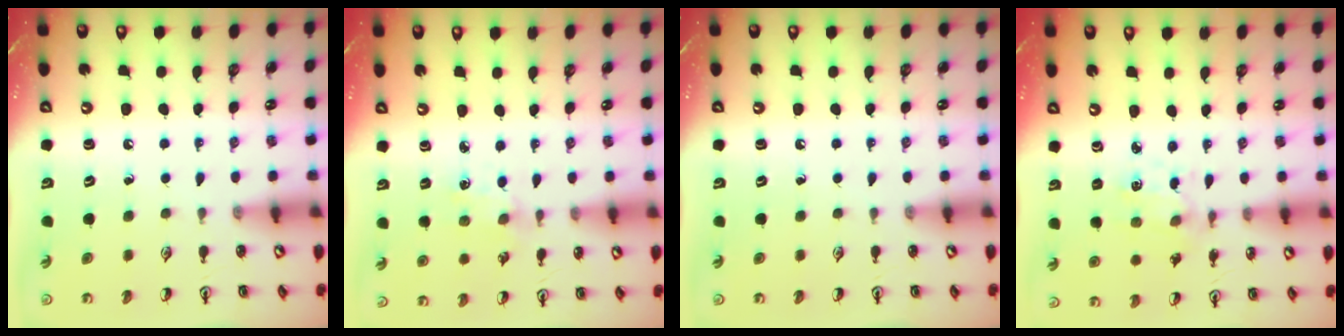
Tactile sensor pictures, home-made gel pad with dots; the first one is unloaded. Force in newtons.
{"total": 2.9, "press": 2.9, "slide": 0.4}
{"total": 0.0}
{"total": 1.7, "press": 1.7, "slide": 0.3}